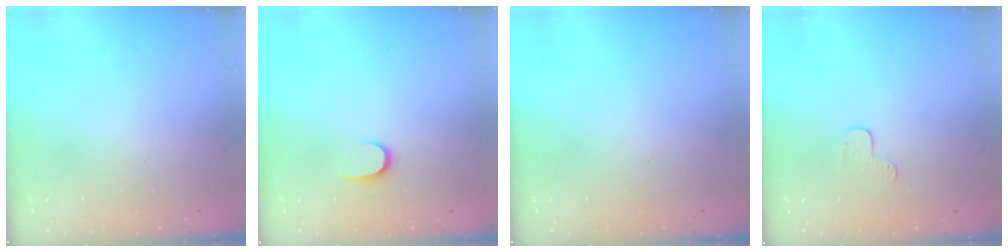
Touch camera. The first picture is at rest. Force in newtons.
{"total": 5.4, "press": 5.4, "slide": 0.5}
{"total": 0.0}
{"total": 4.1, "press": 4.1, "slide": 0.4}